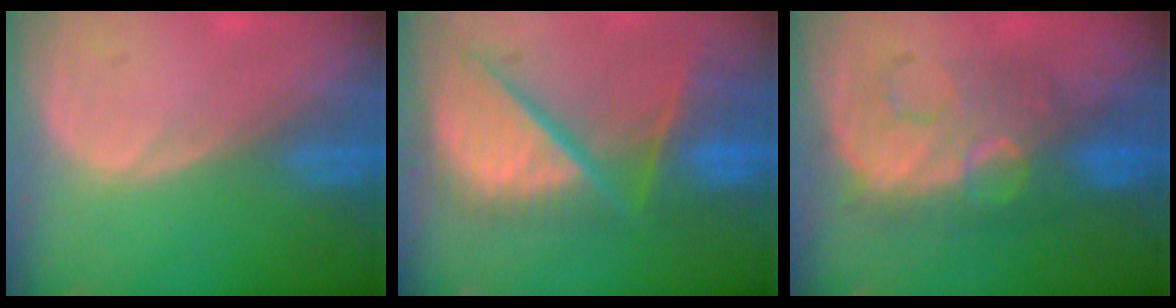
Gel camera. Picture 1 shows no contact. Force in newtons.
{"total": 12.4, "press": 10.1, "slide": 7.1}
{"total": 8.2, "press": 8.2, "slide": 0.0}